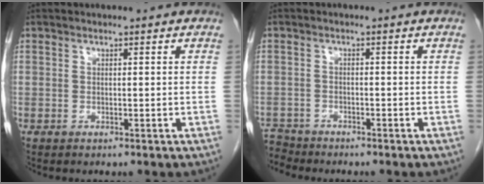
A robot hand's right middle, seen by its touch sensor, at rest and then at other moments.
{"total": 3.4, "force": [-3.3, 0.3, -0.7], "torque": [0.015, -0.013, -0.060]}